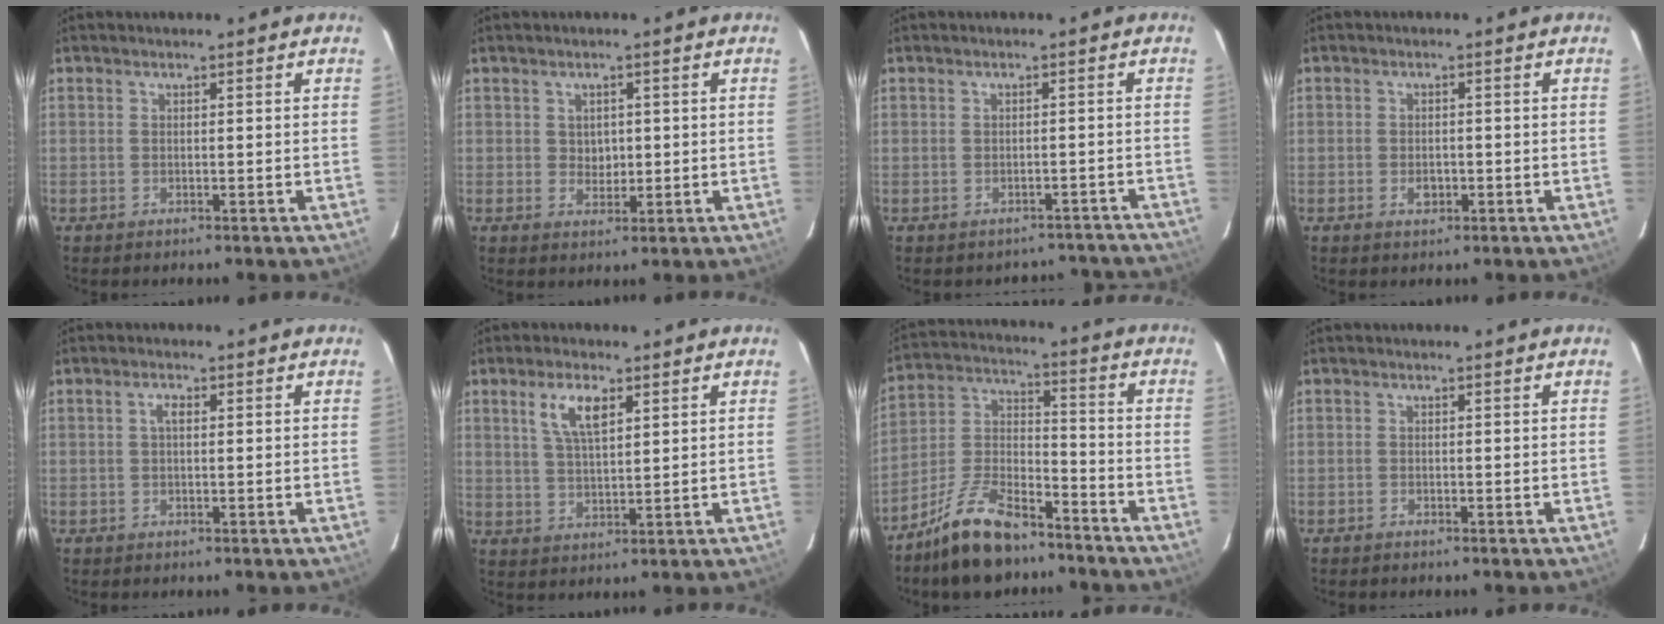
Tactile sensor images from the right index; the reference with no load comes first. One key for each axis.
{"total": 2.8, "fx": 0.3, "fy": 2.5, "fz": 1.2, "tx": -0.016, "ty": 0.004, "tz": 0.008}
{"total": 8.3, "fx": -7.2, "fy": 4.1, "fz": 0.6, "tx": 0.005, "ty": 0.032, "tz": -0.065}
{"total": 2.4, "fx": -0.8, "fy": 1.7, "fz": 1.4, "tx": -0.025, "ty": 0.001, "tz": -0.012}
{"total": 1.6, "fx": 0.3, "fy": 0.7, "fz": 1.4, "tx": -0.026, "ty": 0.006, "tz": 0.003}
{"total": 6.4, "fx": 3.1, "fy": 2.4, "fz": 5.1, "tx": -0.094, "ty": 0.006, "tz": 0.062}
{"total": 14.8, "fx": -10.7, "fy": 6.1, "fz": 8.2, "tx": -0.174, "ty": 0.018, "tz": -0.193}
{"total": 0.6, "fx": -0.6, "fy": 0.1, "fz": 0.1, "tx": -0.003, "ty": -0.001, "tz": -0.011}